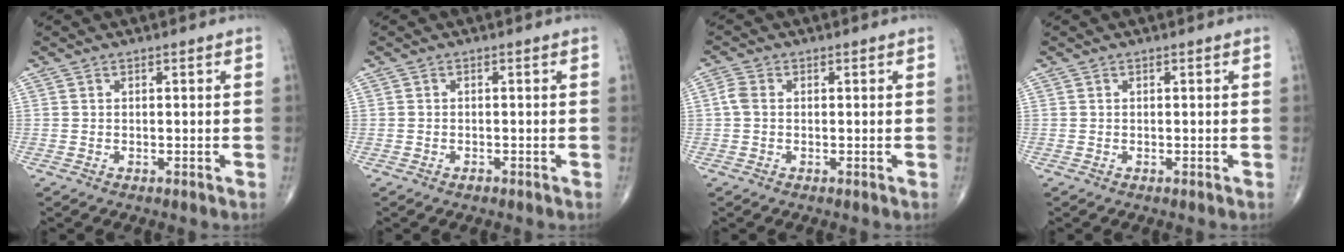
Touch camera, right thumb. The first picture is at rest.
{"total": 0.8, "force": [-0.6, 0.4, 0.3], "torque": [-0.005, 0.002, -0.010]}
{"total": 2.3, "force": [0.0, 1.6, 1.6], "torque": [-0.037, 0.005, -0.004]}
{"total": 0.0}